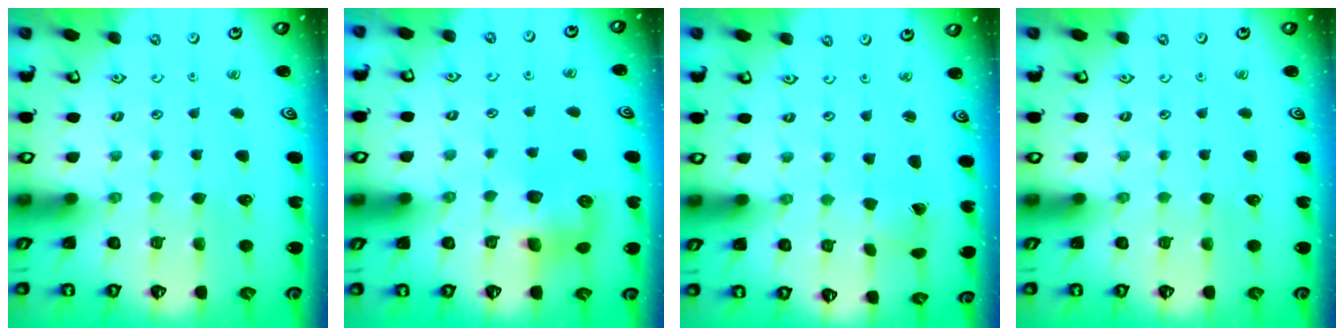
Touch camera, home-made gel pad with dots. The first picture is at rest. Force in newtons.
{"total": 8.0, "press": 8.0, "slide": 0.5}
{"total": 1.0, "press": 0.9, "slide": 0.4}
{"total": 0.0}